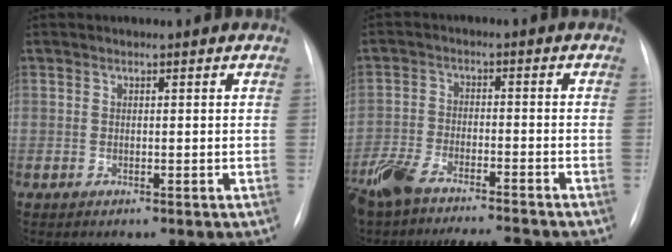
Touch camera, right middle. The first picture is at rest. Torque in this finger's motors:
{"motor_torque": [0.34, -0.29, 0.20, 0.11]}